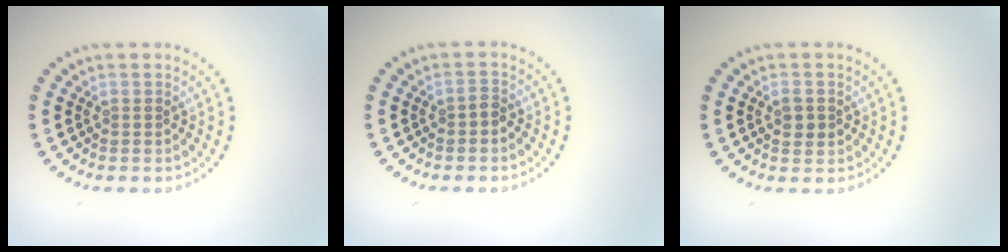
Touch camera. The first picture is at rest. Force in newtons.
{"total": 0.9, "press": 0.7, "slide": 0.6}
{"total": 1.6, "press": 1.6, "slide": 0.2}